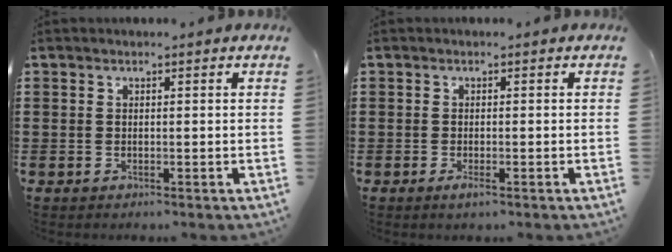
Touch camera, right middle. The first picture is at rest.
{"total": 1.0, "force": [-0.4, 0.2, 0.9], "torque": [-0.020, -0.005, -0.006]}